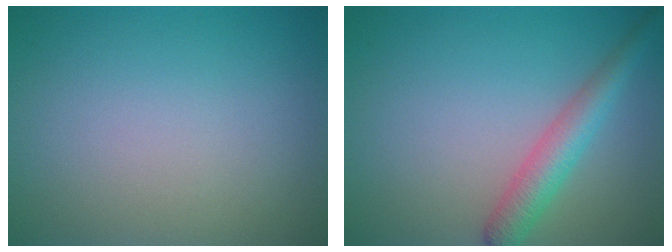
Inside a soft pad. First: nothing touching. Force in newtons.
{"total": 3.5, "press": 3.5, "slide": 0.1}